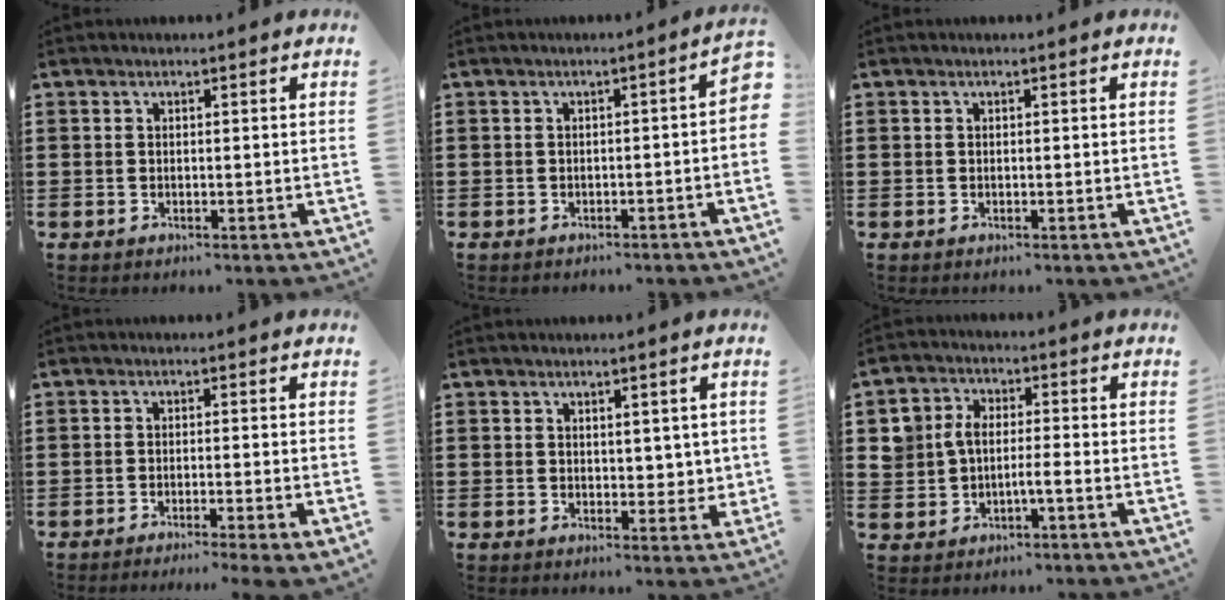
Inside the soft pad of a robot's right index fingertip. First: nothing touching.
{"total": 1.8, "force": [-1.3, 0.5, 1.1], "torque": [-0.020, 0.004, -0.027]}
{"total": 0.0}
{"total": 1.8, "force": [-1.4, -0.5, 0.9], "torque": [-0.016, -0.003, -0.027]}
{"total": 3.0, "force": [1.4, 2.2, 1.6], "torque": [-0.012, 0.002, 0.021]}
{"total": 3.3, "force": [-1.1, 2.4, 1.9], "torque": [-0.060, 0.006, -0.030]}